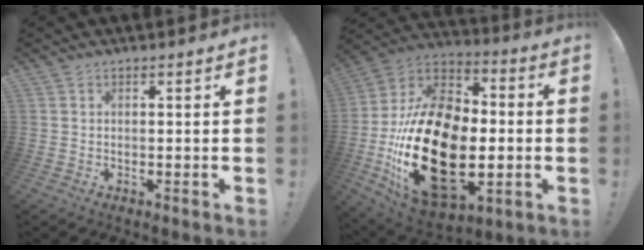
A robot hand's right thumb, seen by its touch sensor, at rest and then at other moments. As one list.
[{"total": 32.9, "force": [-5.9, 20.6, 25.0], "torque": [-0.496, 0.025, -0.080]}]